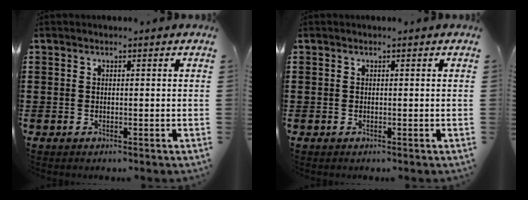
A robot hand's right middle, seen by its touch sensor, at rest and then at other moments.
{"total": 0.0}